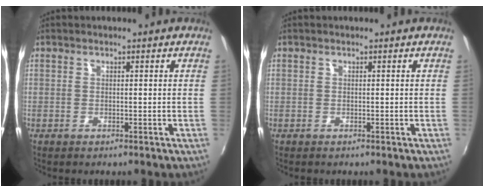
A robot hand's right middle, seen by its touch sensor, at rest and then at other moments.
{"total": 0.0}